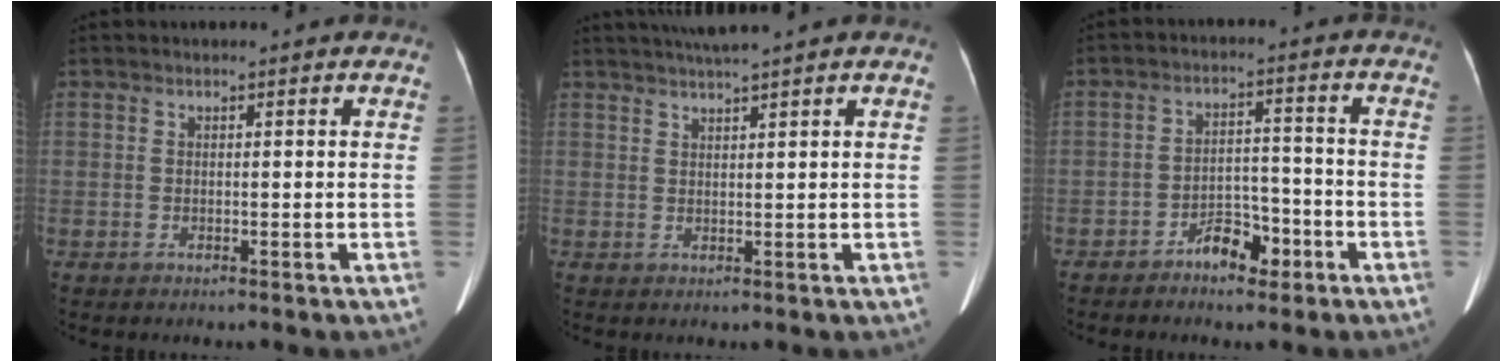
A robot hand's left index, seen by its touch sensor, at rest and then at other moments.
{"total": 4.1, "force": [3.4, -1.0, 2.0], "torque": [-0.031, 0.016, 0.063]}
{"total": 5.5, "force": [-3.4, 2.7, 3.3], "torque": [-0.056, 0.016, -0.053]}